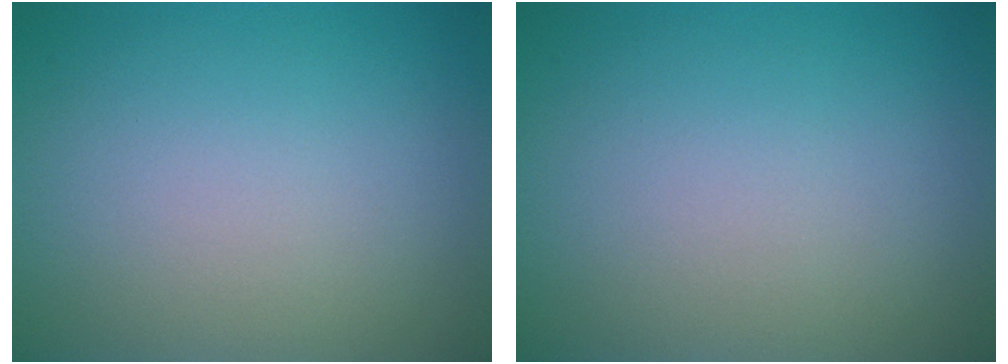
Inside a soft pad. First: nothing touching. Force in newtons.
{"total": 0.0}